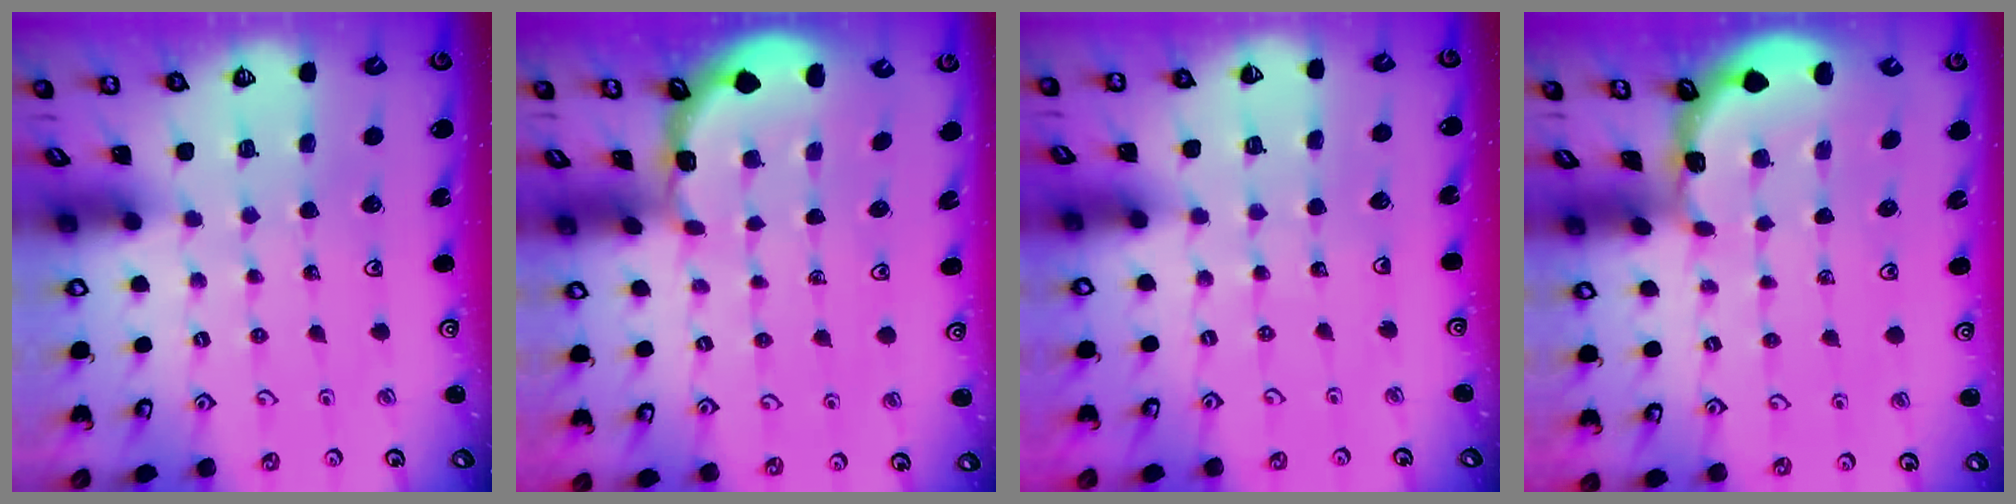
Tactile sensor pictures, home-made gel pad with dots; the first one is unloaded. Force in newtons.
{"total": 1.6, "press": 1.5, "slide": 0.2}
{"total": 3.5, "press": 3.4, "slide": 0.3}
{"total": 1.2, "press": 1.2, "slide": 0.1}